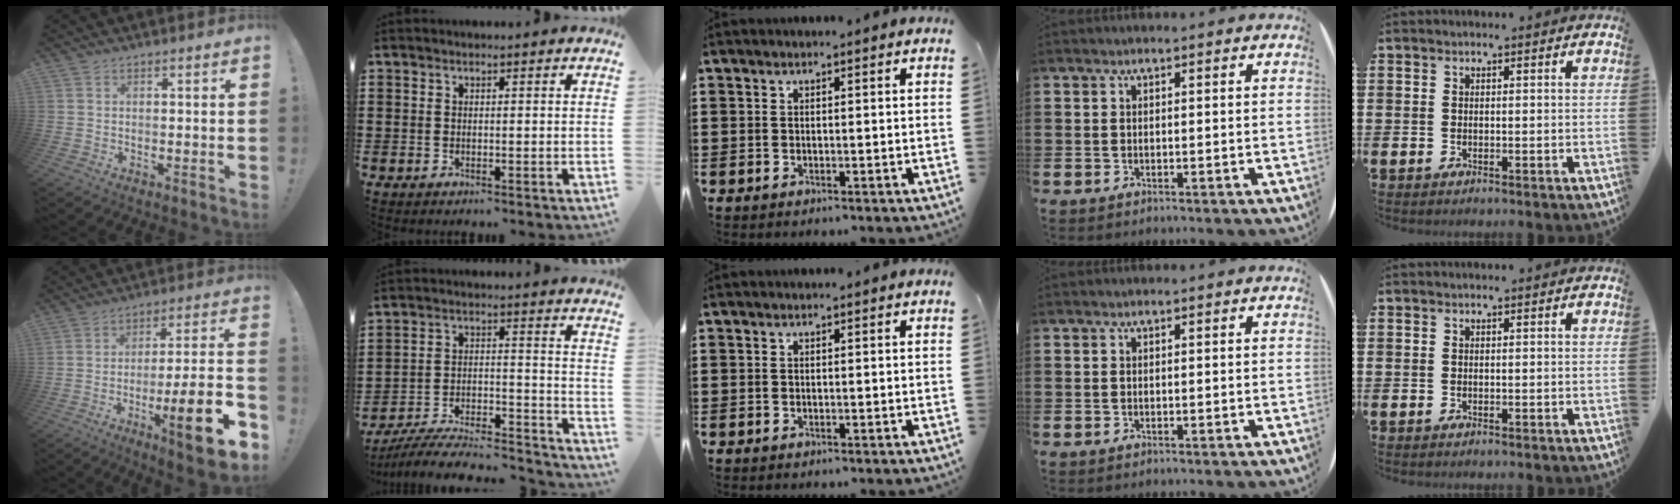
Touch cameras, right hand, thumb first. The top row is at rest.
{"thumb": {"total": 17.9, "force": [-7.9, 2.7, 15.8], "torque": [-0.227, 0.035, -0.117]}, "index": {"total": 7.1, "force": [-6.4, 1.0, 2.8], "torque": [-0.050, 0.002, -0.127]}}